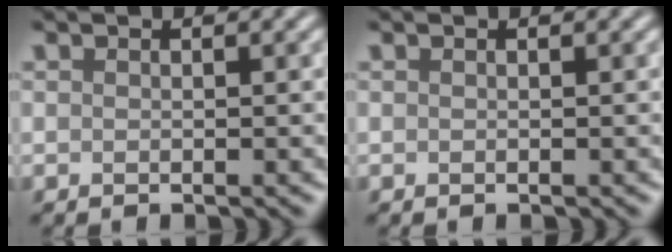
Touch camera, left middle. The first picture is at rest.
{"total": 0.0}